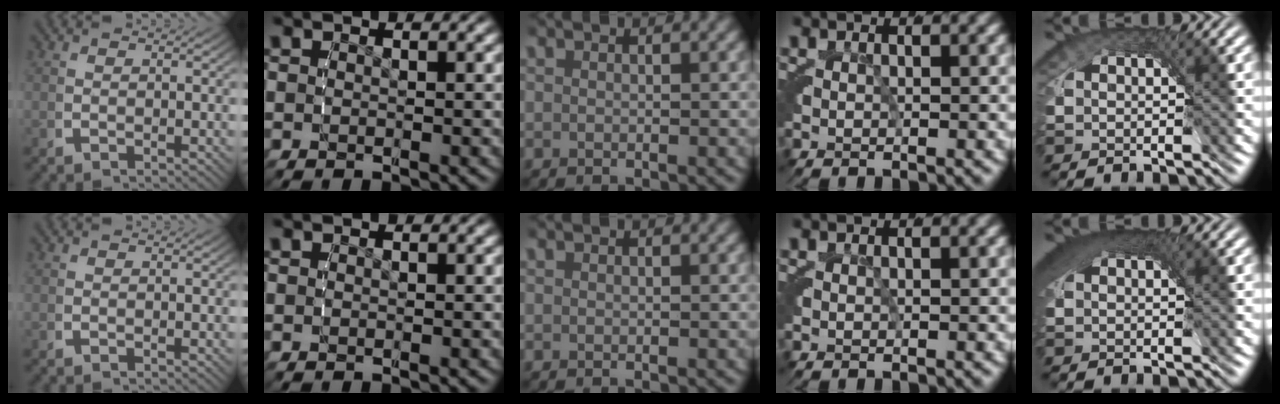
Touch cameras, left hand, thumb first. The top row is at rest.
{"little": {"total": 3.9, "force": [1.3, 2.1, 3.0], "torque": [-0.056, -0.007, 0.018]}}